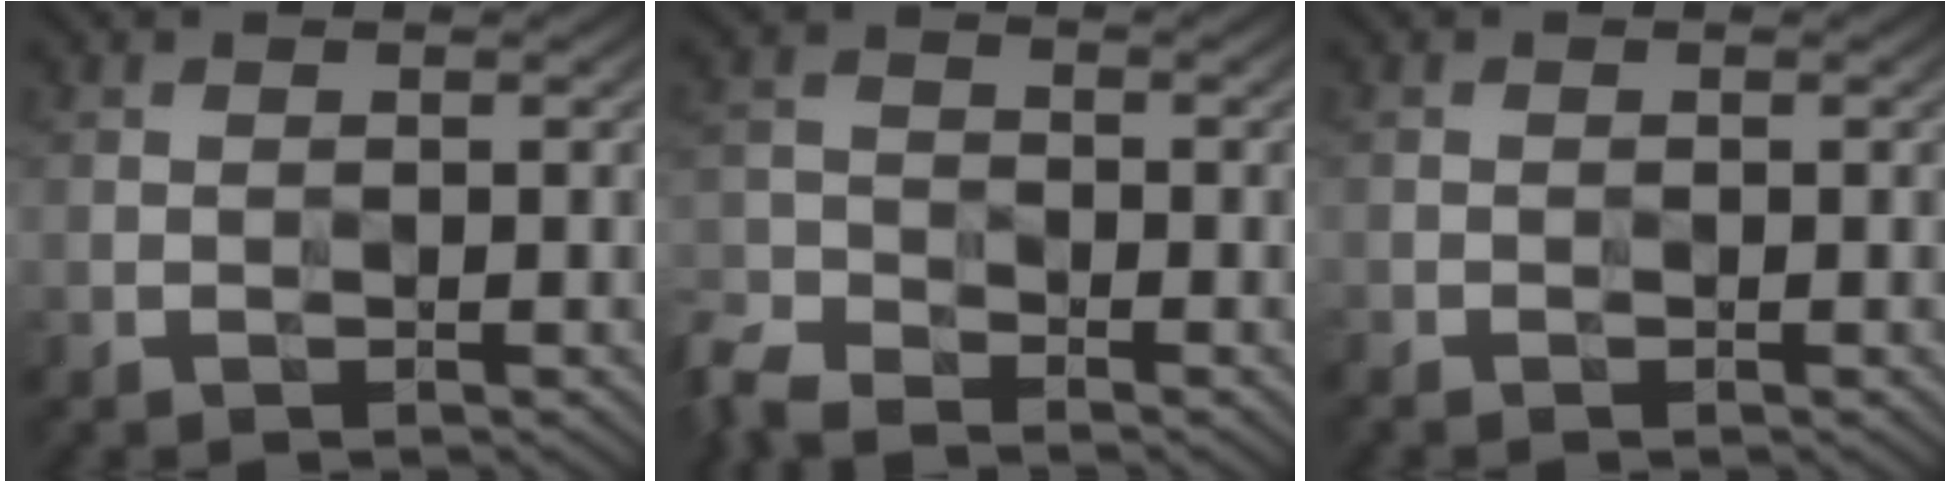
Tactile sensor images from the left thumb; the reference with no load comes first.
{"total": 5.4, "force": [-5.1, 1.3, 1.4], "torque": [-0.037, -0.015, -0.116]}
{"total": 0.8, "force": [-0.8, 0.0, 0.1], "torque": [-0.004, -0.003, -0.016]}